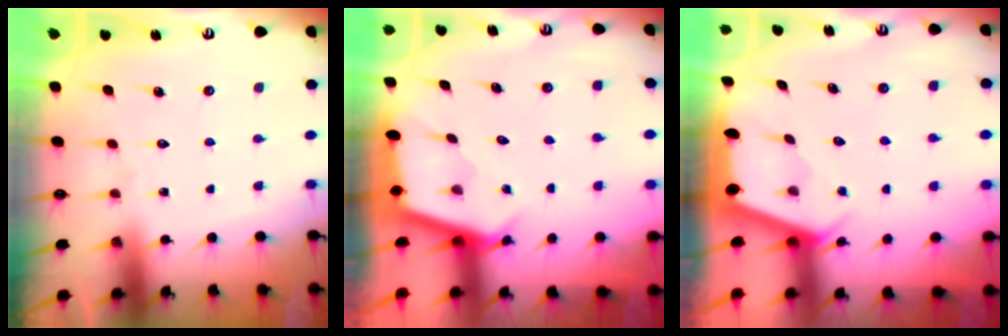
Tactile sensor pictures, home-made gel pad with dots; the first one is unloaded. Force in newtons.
{"total": 2.5, "press": 2.5, "slide": 0.1}
{"total": 2.3, "press": 2.3, "slide": 0.3}